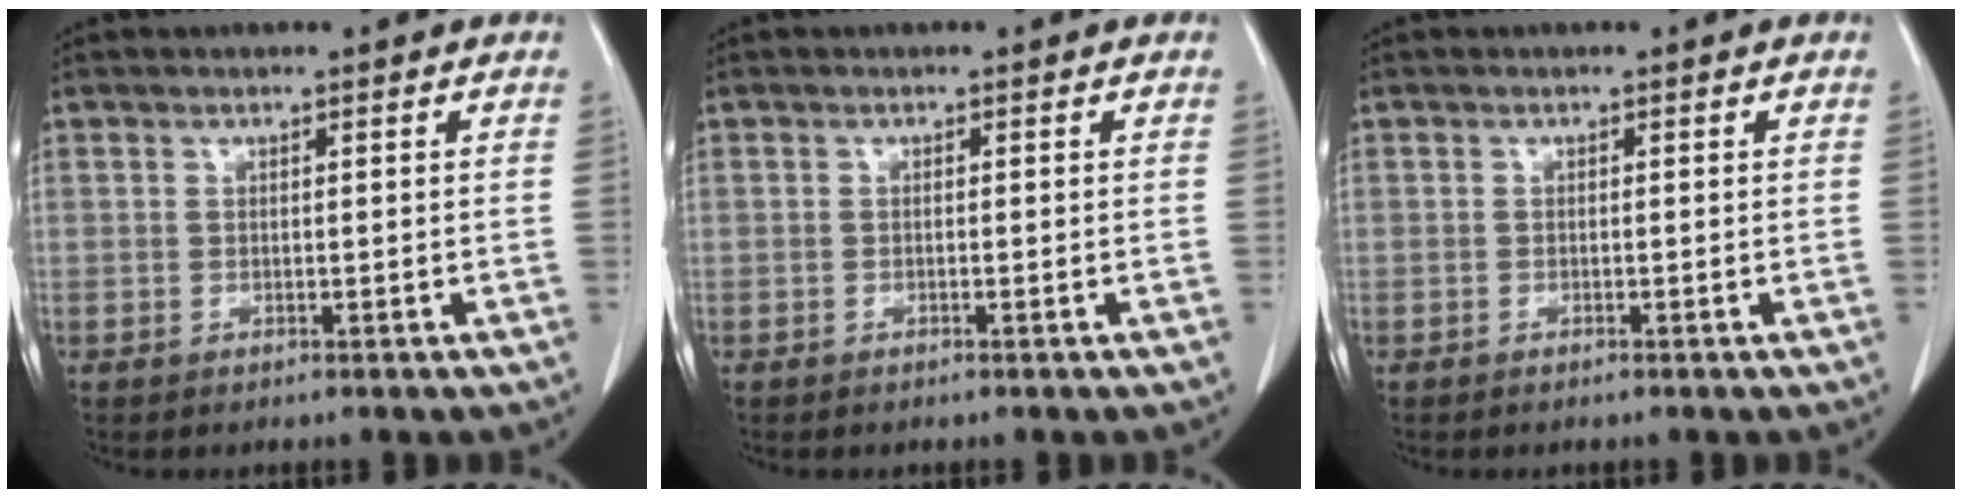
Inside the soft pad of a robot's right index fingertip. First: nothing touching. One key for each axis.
{"total": 0.0}
{"total": 0.0}